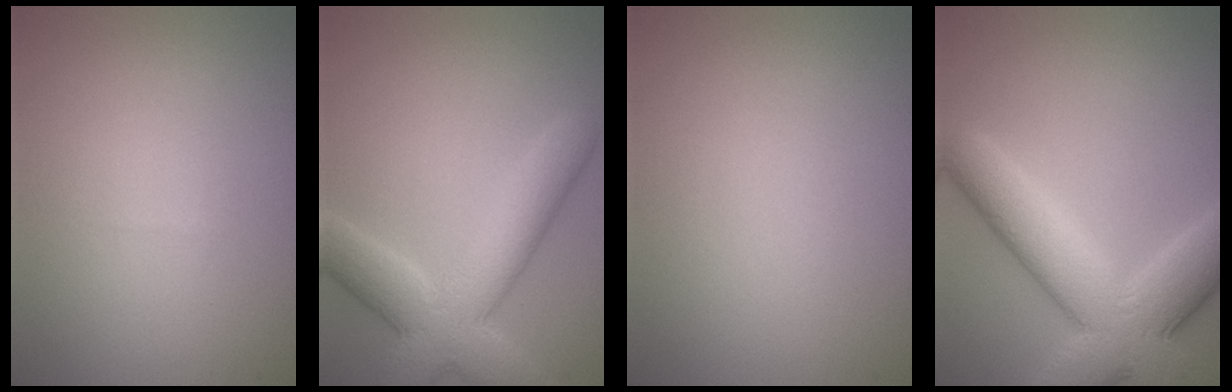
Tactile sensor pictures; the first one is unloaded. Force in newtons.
{"total": 7.7, "press": 7.7, "slide": 0.3}
{"total": 0.0}
{"total": 9.4, "press": 9.4, "slide": 0.3}